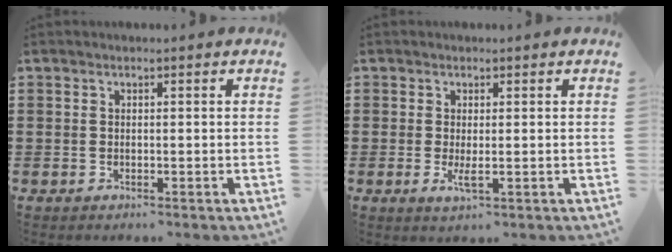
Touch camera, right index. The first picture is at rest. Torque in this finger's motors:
{"motor_torque": [1.67, 0.47, -0.01, -0.01]}